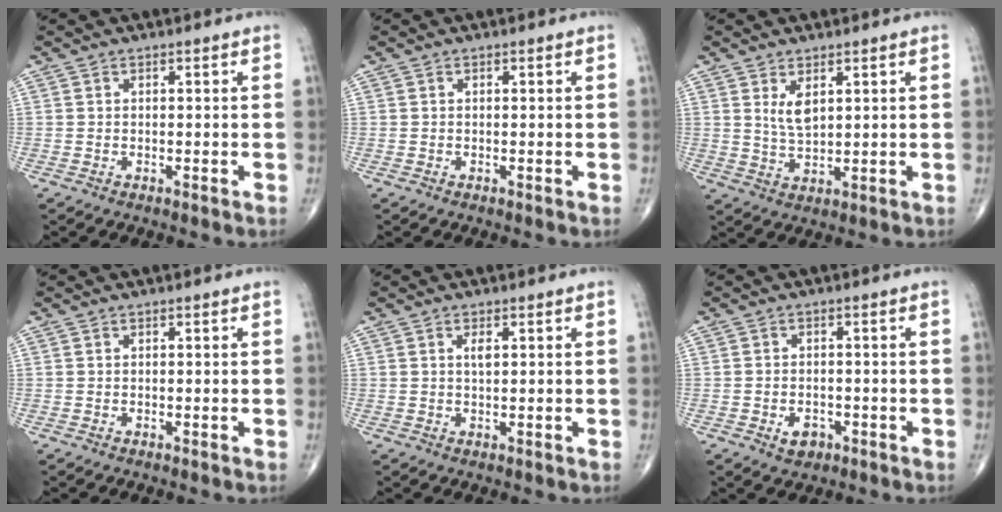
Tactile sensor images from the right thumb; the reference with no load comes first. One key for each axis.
{"total": 0.0}
{"total": 4.3, "fx": 1.8, "fy": 1.9, "fz": 3.4, "tx": -0.057, "ty": -0.017, "tz": 0.041}
{"total": 0.0}
{"total": 1.8, "fx": 0.6, "fy": 0.6, "fz": 1.5, "tx": -0.028, "ty": -0.001, "tz": 0.011}
{"total": 3.2, "fx": -1.4, "fy": 2.3, "fz": 1.8, "tx": -0.019, "ty": 0.005, "tz": -0.018}